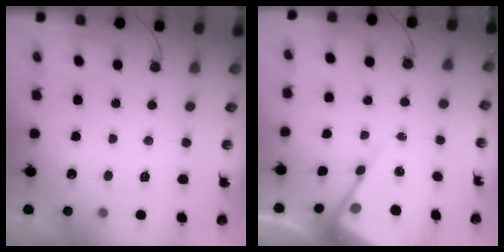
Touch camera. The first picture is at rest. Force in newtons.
{"total": 9.7, "press": 9.7, "slide": 0.7}